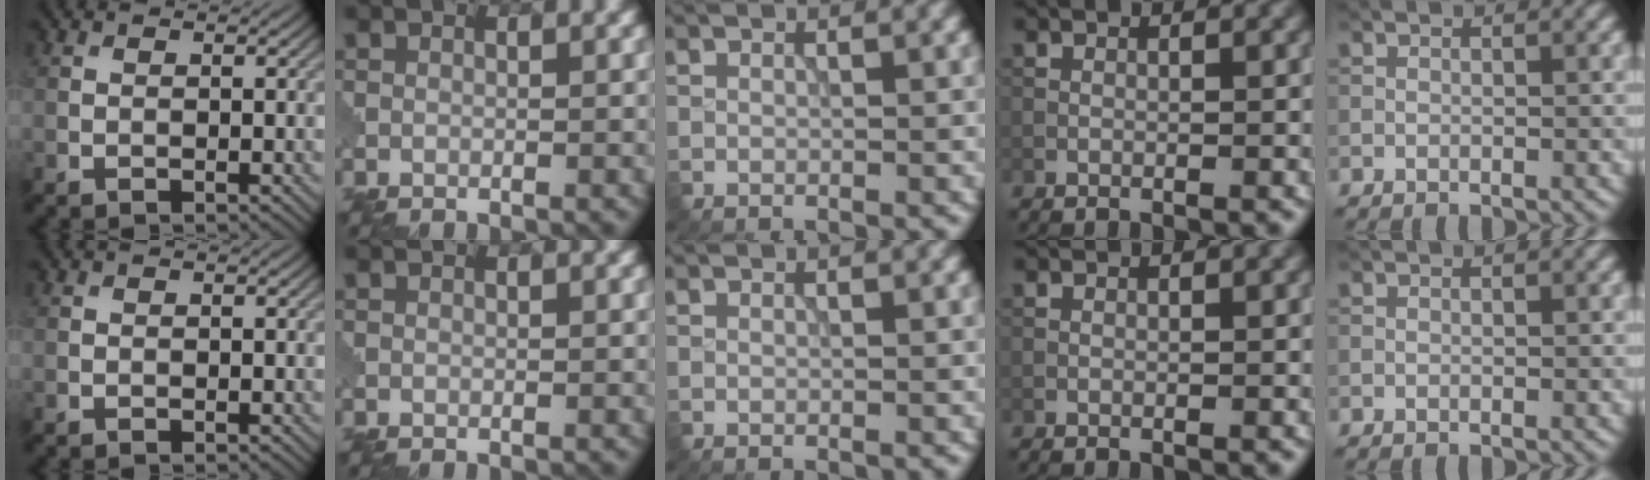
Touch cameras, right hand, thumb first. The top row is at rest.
{}